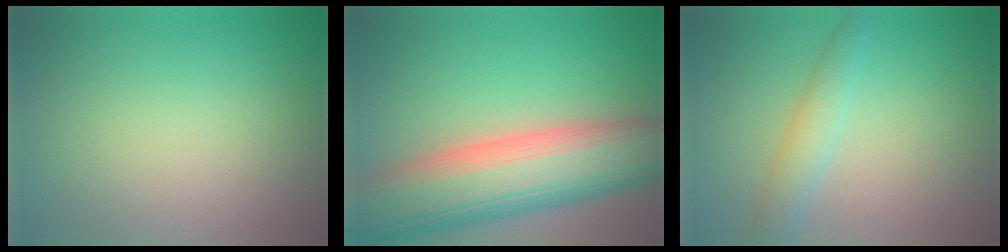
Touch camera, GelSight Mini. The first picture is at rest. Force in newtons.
{"total": 12.5, "press": 12.5, "slide": 0.8}
{"total": 2.8, "press": 2.8, "slide": 0.2}